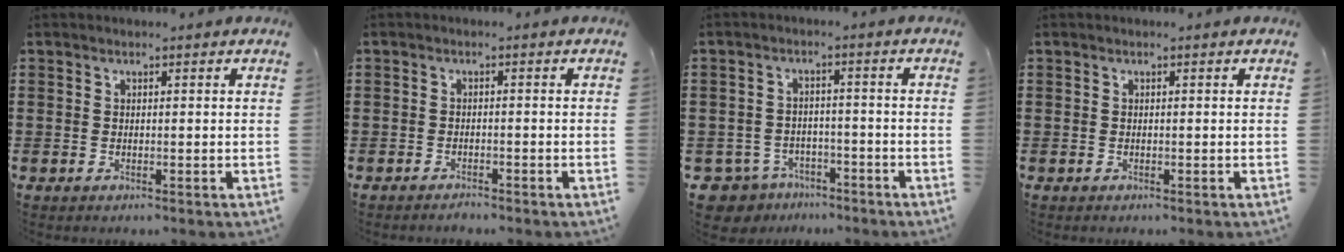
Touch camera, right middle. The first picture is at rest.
{"total": 1.1, "force": [-1.1, 0.2, -0.1], "torque": [-0.002, 0.004, -0.025]}
{"total": 4.0, "force": [-3.6, 1.6, 0.4], "torque": [-0.038, -0.003, -0.082]}
{"total": 0.0}